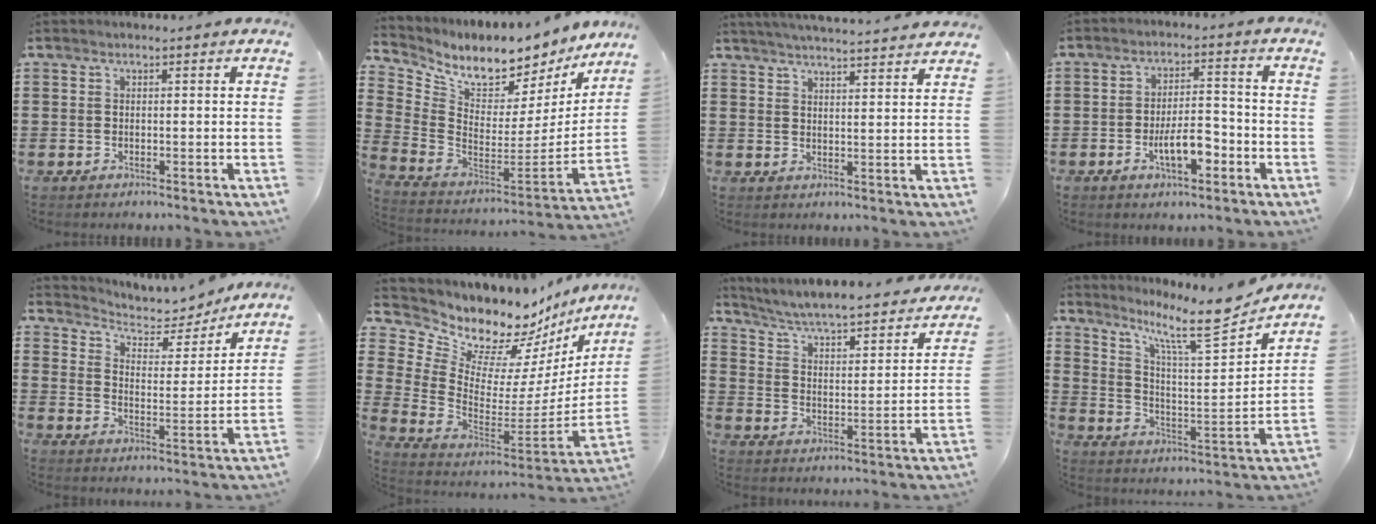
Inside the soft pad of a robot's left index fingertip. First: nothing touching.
{"total": 6.6, "force": [5.9, 2.2, 1.9], "torque": [-0.070, -0.064, 0.098]}
{"total": 3.8, "force": [3.7, -0.7, 0.6], "torque": [-0.023, -0.021, 0.064]}
{"total": 6.6, "force": [-2.8, 2.6, 5.4], "torque": [-0.095, 0.002, -0.056]}
{"total": 4.4, "force": [3.9, 1.7, 1.0], "torque": [-0.038, -0.031, 0.059]}
{"total": 9.6, "force": [8.3, 4.5, 1.6], "torque": [-0.070, -0.080, 0.144]}
{"total": 4.5, "force": [4.2, -0.1, 1.6], "torque": [-0.054, -0.040, 0.060]}
{"total": 11.6, "force": [9.4, 1.5, 6.7], "torque": [-0.135, -0.052, 0.153]}